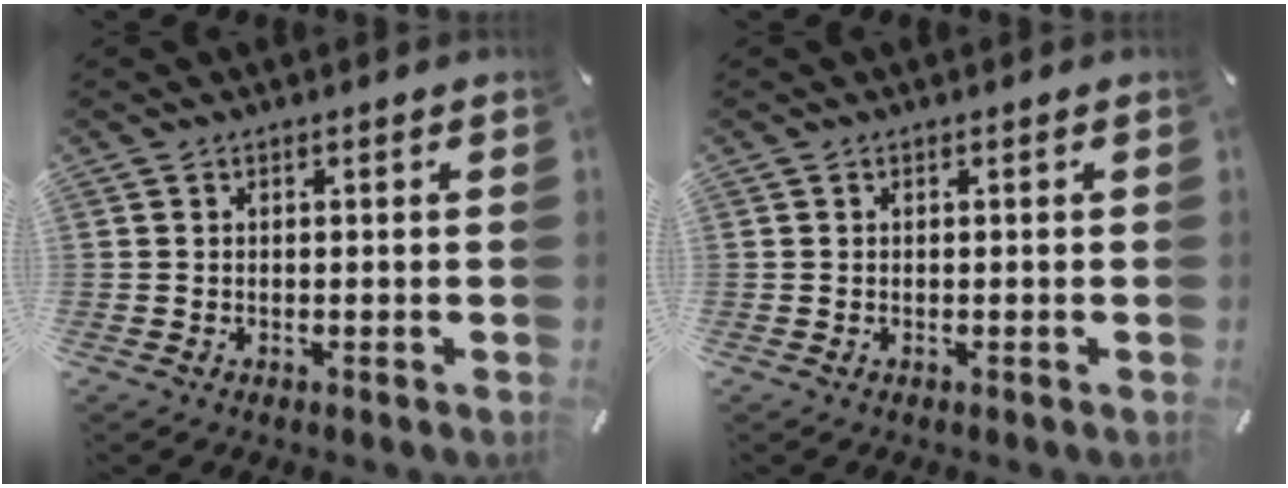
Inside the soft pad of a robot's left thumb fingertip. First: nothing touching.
{"total": 0.0}